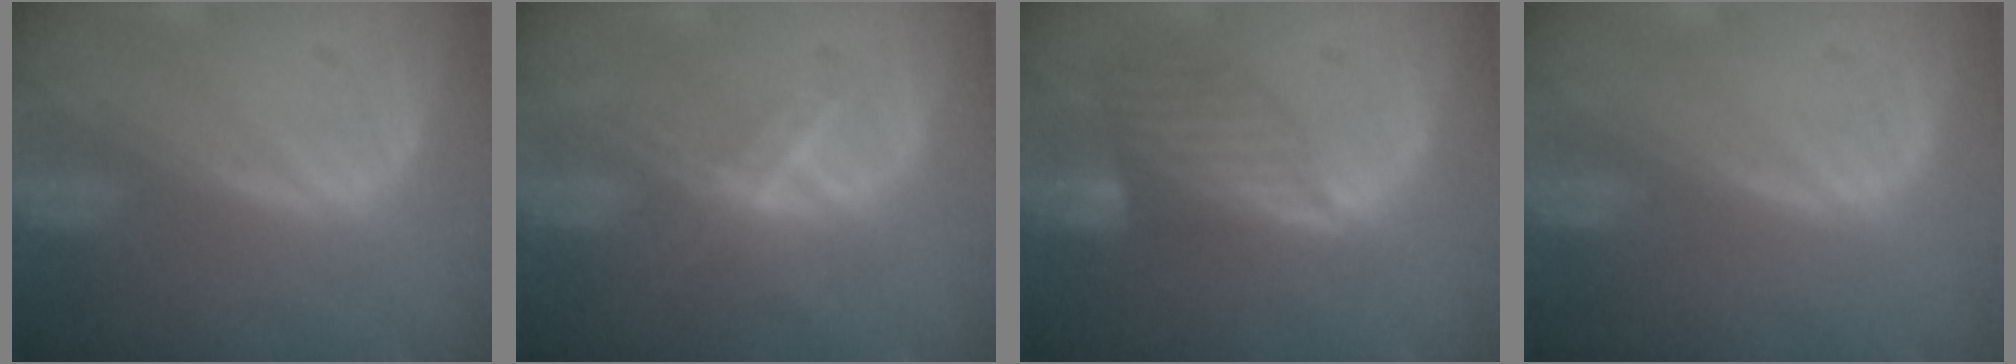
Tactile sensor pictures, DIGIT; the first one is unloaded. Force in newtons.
{"total": 5.6, "press": 4.9, "slide": 2.8}
{"total": 7.2, "press": 6.5, "slide": 3.1}
{"total": 0.0}